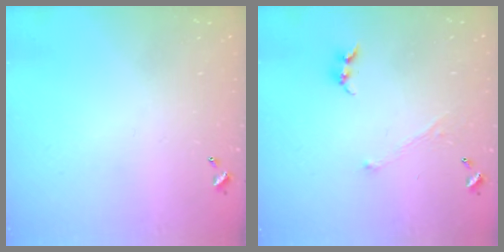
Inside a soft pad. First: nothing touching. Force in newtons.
{"total": 1.3, "press": 1.2, "slide": 0.5}